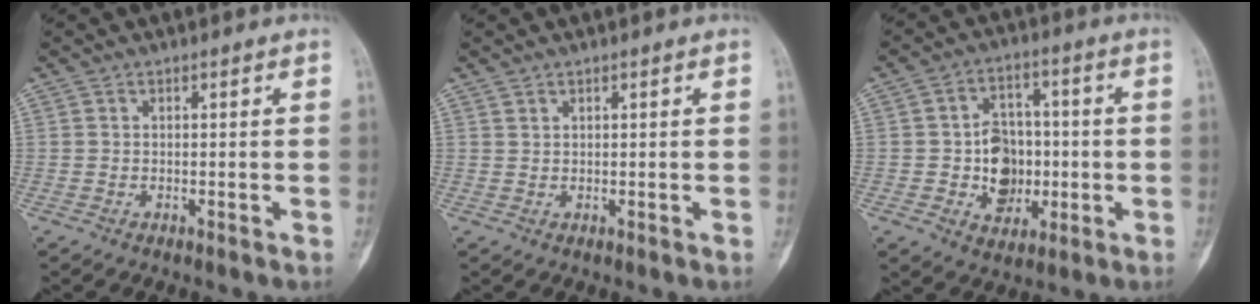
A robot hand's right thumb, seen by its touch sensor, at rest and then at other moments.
{"total": 0.6, "force": [0.6, 0.1, 0.1], "torque": [-0.001, -0.005, 0.011]}
{"total": 10.6, "force": [-1.4, 8.4, 6.3], "torque": [-0.053, 0.017, -0.017]}